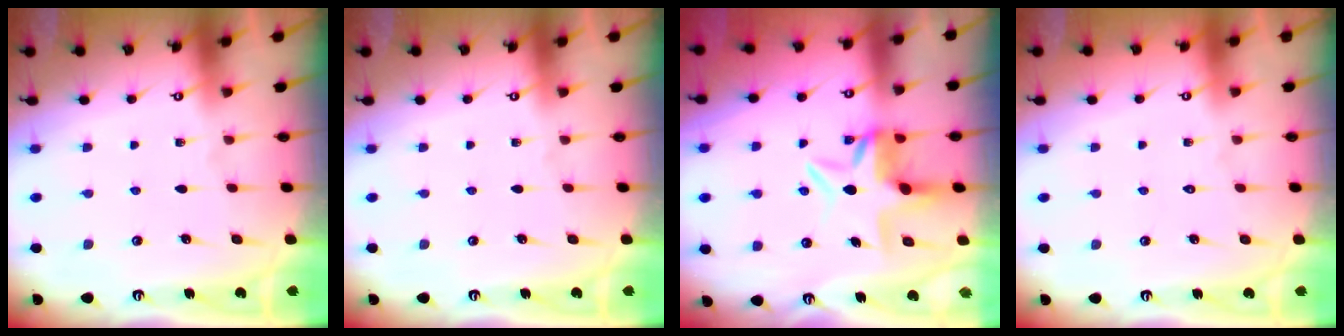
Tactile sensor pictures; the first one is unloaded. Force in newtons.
{"total": 0.0}
{"total": 6.2, "press": 6.1, "slide": 0.7}
{"total": 1.7, "press": 1.7, "slide": 0.1}